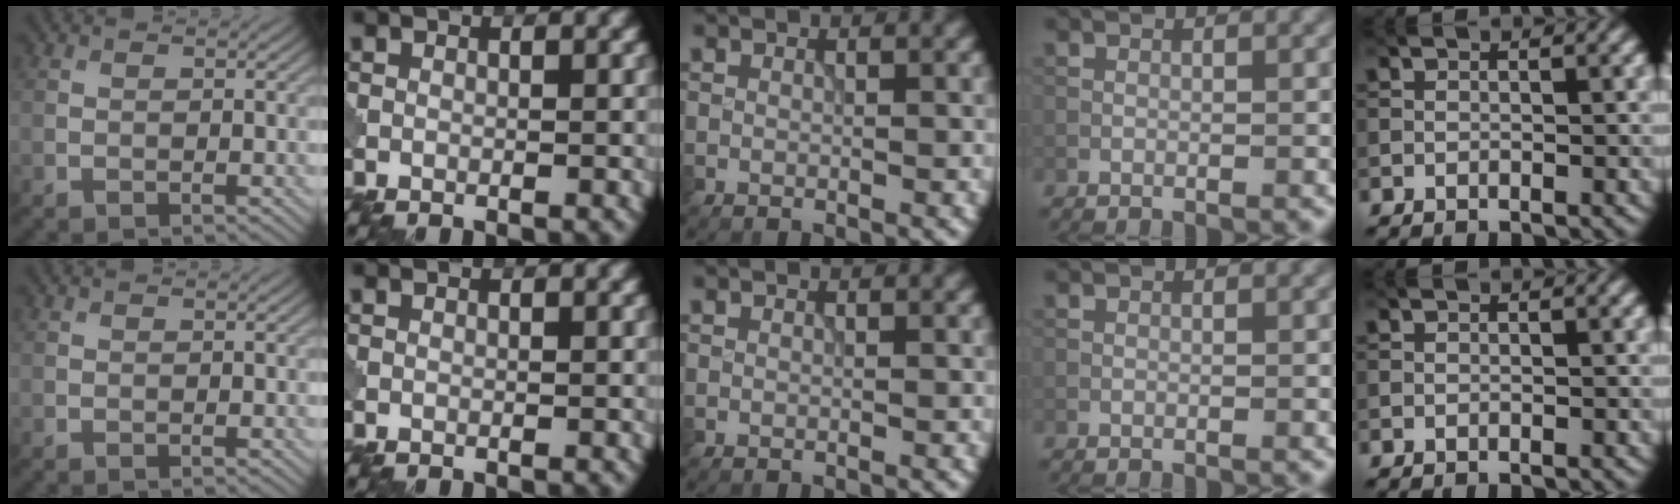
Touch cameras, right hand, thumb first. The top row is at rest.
{}